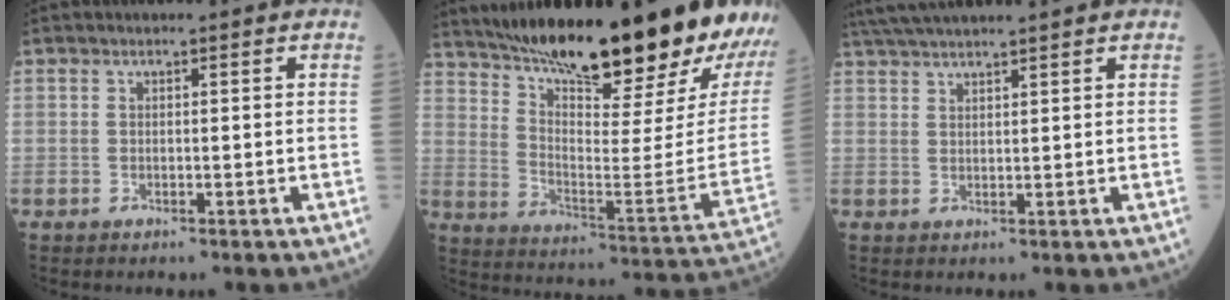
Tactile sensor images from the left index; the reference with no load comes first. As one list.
[{"total": 29.2, "force": [24.6, 2.1, 15.5], "torque": [-0.250, -0.084, 0.344]}, {"total": 7.9, "force": [6.9, -0.5, 3.8], "torque": [-0.066, 0.037, 0.114]}]